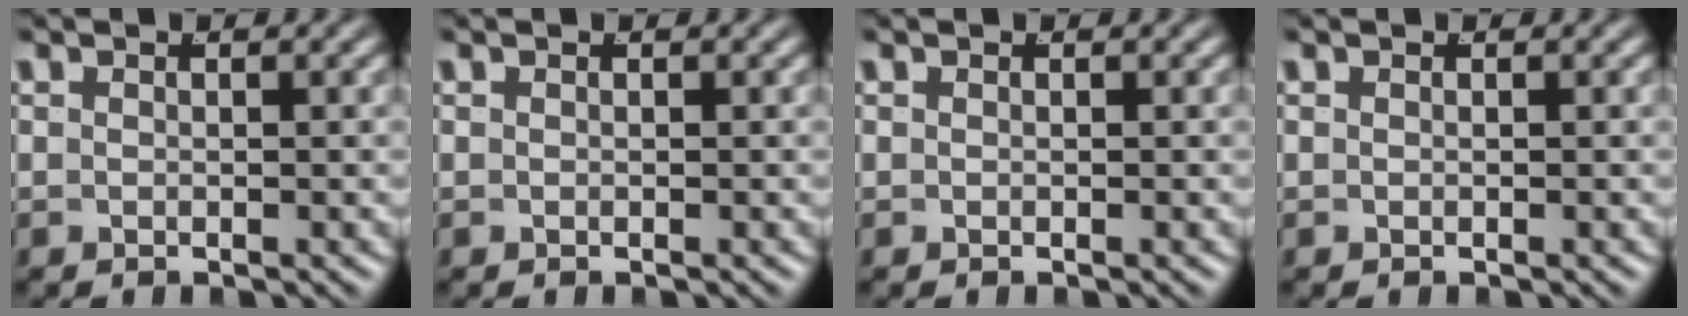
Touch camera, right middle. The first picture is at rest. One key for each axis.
{"total": 0.0}
{"total": 0.0}
{"total": 0.0}